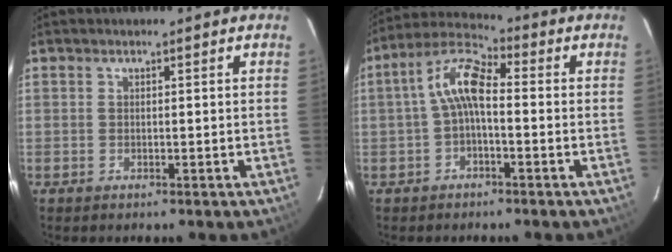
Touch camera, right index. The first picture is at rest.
{"total": 7.5, "force": [-0.7, 3.1, 6.8], "torque": [-0.148, 0.027, -0.019]}